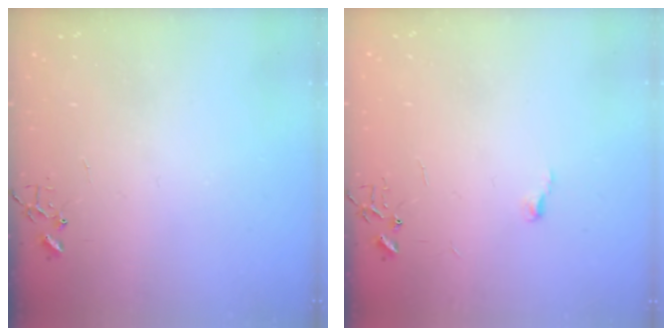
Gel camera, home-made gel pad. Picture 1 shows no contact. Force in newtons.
{"total": 3.4, "press": 3.4, "slide": 0.5}